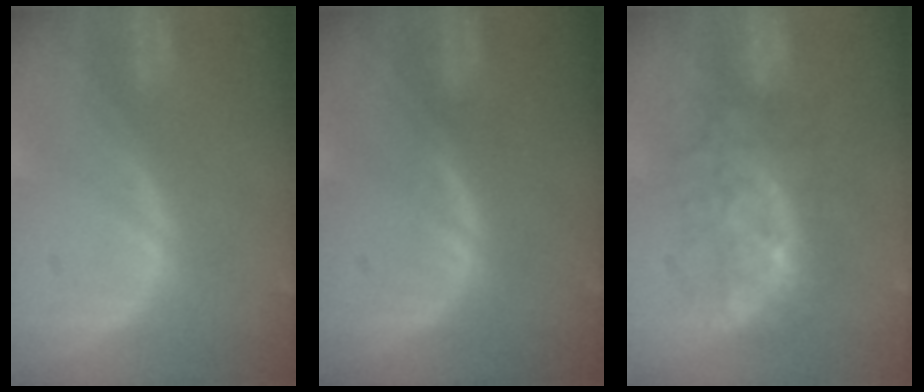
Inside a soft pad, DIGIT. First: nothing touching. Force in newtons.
{"total": 1.1, "press": 1.0, "slide": 0.2}
{"total": 8.4, "press": 7.6, "slide": 3.5}